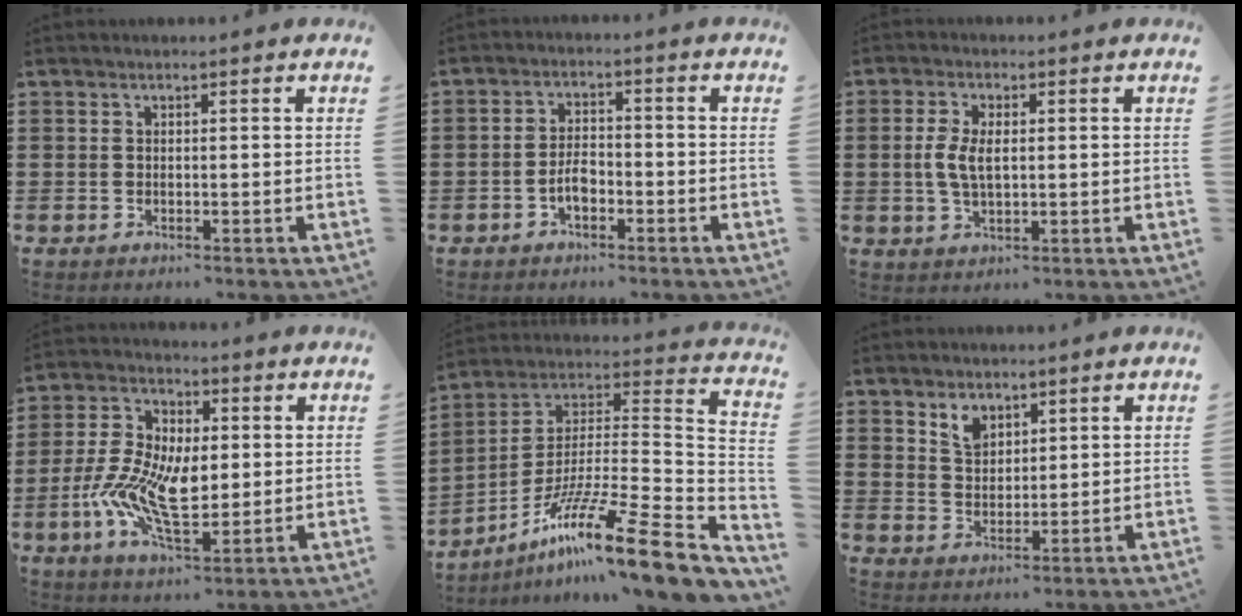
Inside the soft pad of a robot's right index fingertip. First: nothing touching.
{"total": 3.6, "force": [-1.6, 1.8, 2.6], "torque": [-0.061, 0.002, -0.035]}
{"total": 4.7, "force": [0.2, 2.3, 4.1], "torque": [-0.097, 0.002, -0.002]}
{"total": 11.1, "force": [-1.5, 6.0, 9.3], "torque": [-0.210, -0.001, -0.030]}
{"total": 15.9, "force": [-10.0, 1.5, 12.3], "torque": [-0.200, 0.002, -0.183]}
{"total": 3.9, "force": [2.7, 2.5, 1.2], "torque": [-0.026, 0.006, 0.049]}